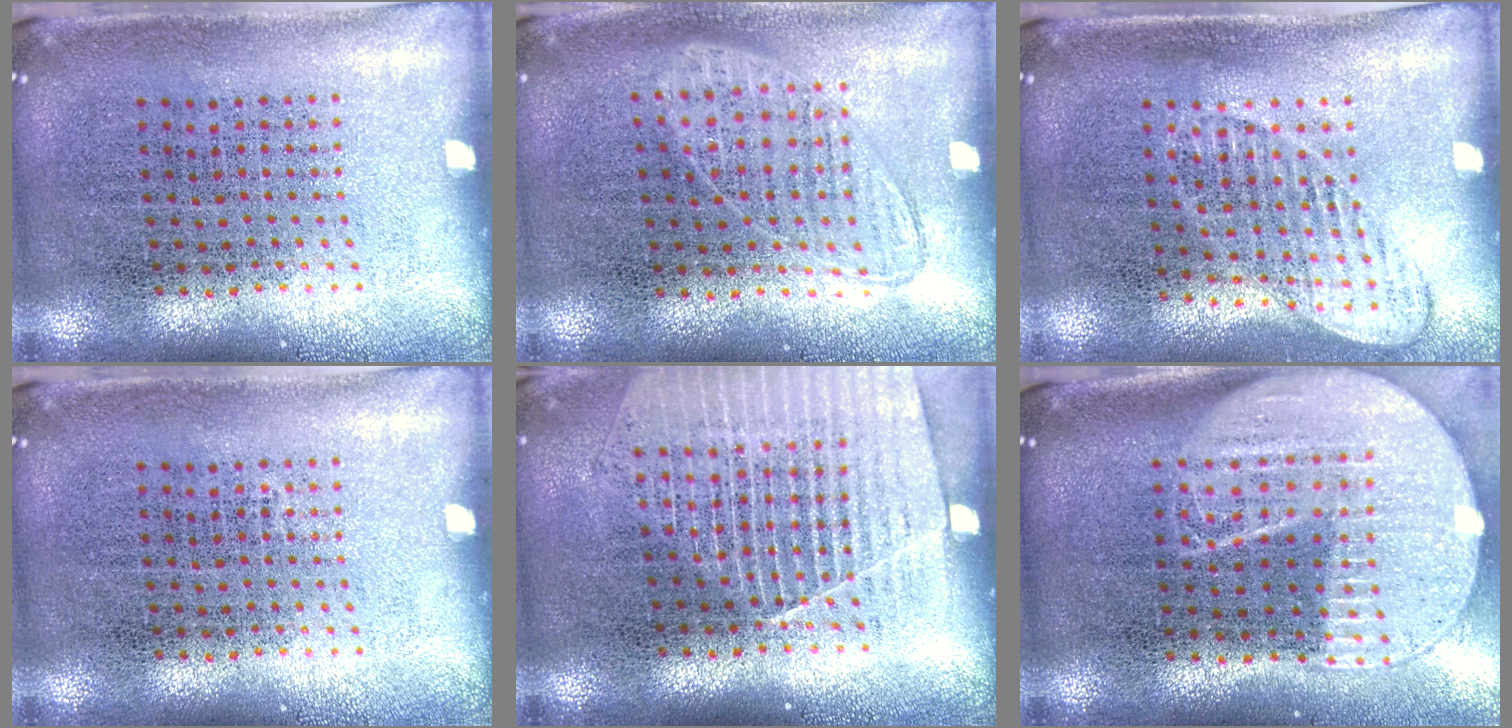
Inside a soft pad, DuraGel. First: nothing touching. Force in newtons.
{"total": 0.9, "press": 0.8, "slide": 0.3}
{"total": 1.1, "press": 1.1, "slide": 0.2}
{"total": 0.0}
{"total": 1.3, "press": 1.3, "slide": 0.3}
{"total": 2.1, "press": 1.8, "slide": 1.1}